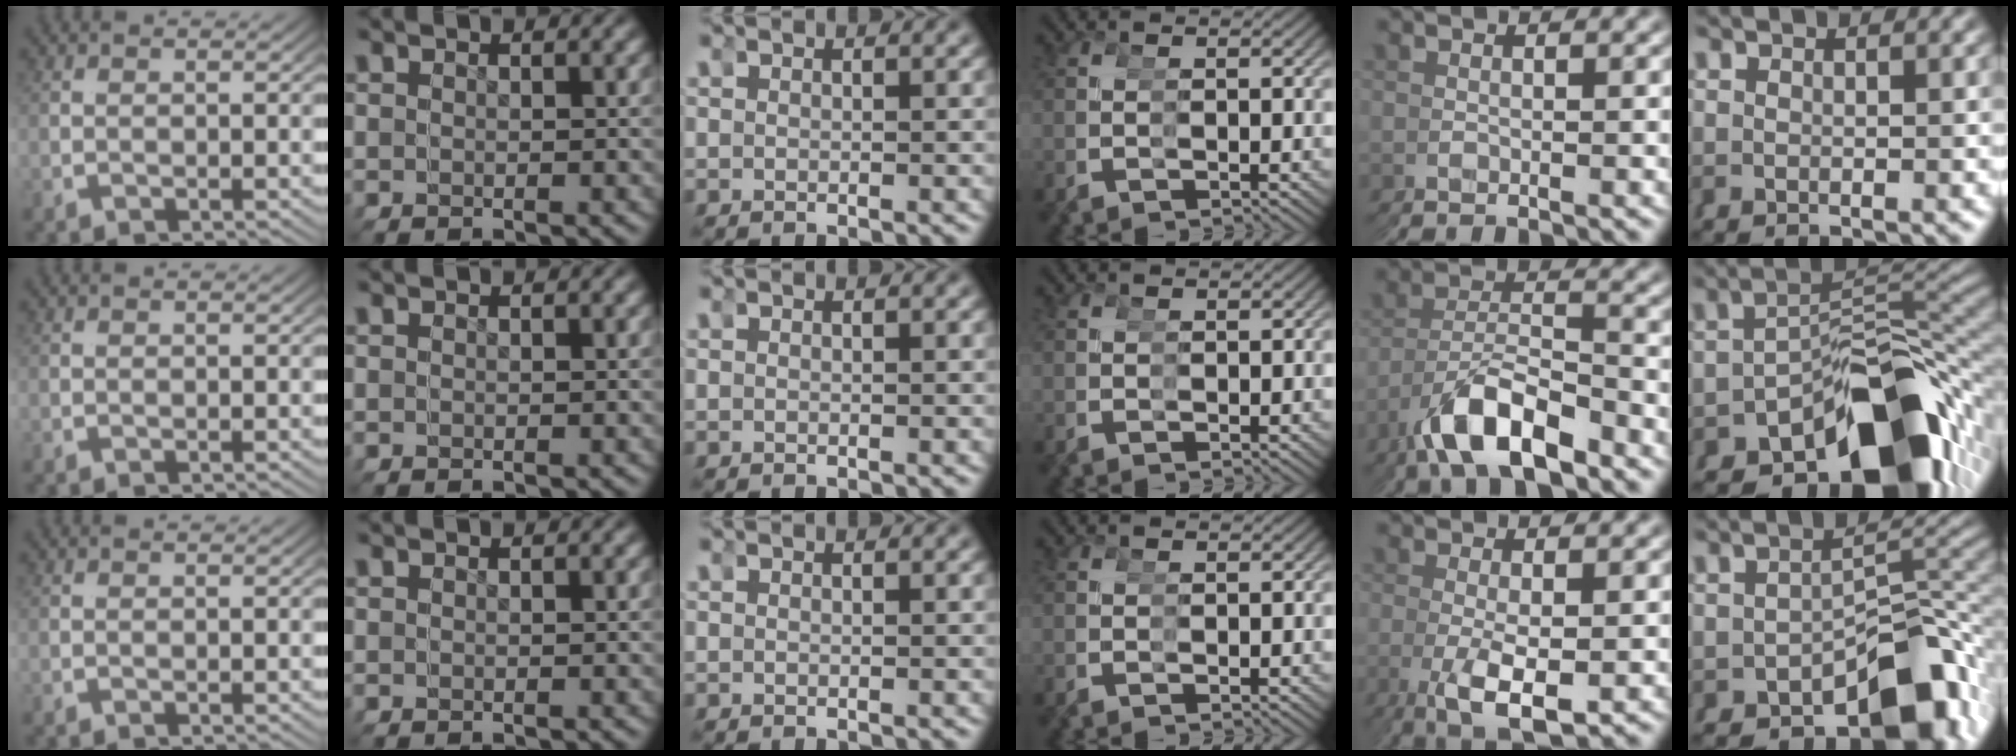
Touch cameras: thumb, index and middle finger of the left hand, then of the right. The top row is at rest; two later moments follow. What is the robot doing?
{"motion": "grasp_and_lifting", "object": "tape"}